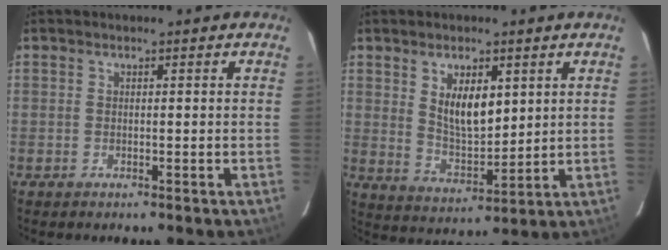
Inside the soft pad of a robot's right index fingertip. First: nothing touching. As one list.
[{"total": 8.7, "force": [3.3, 4.2, 6.8], "torque": [-0.117, -0.004, 0.073]}]